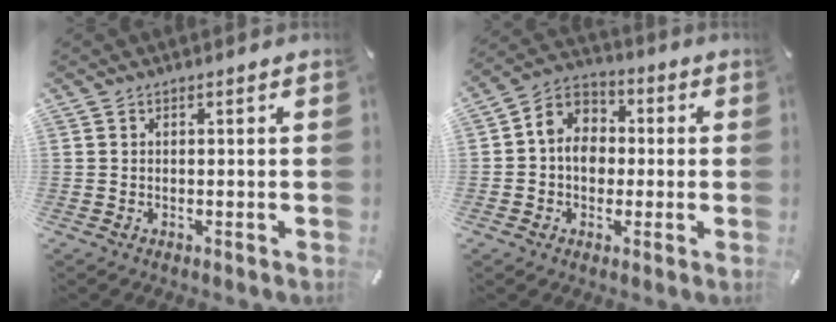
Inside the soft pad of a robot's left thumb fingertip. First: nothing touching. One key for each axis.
{"total": 8.0, "fx": -0.5, "fy": 7.2, "fz": 3.5, "tx": -0.083, "ty": 0.010, "tz": -0.015}